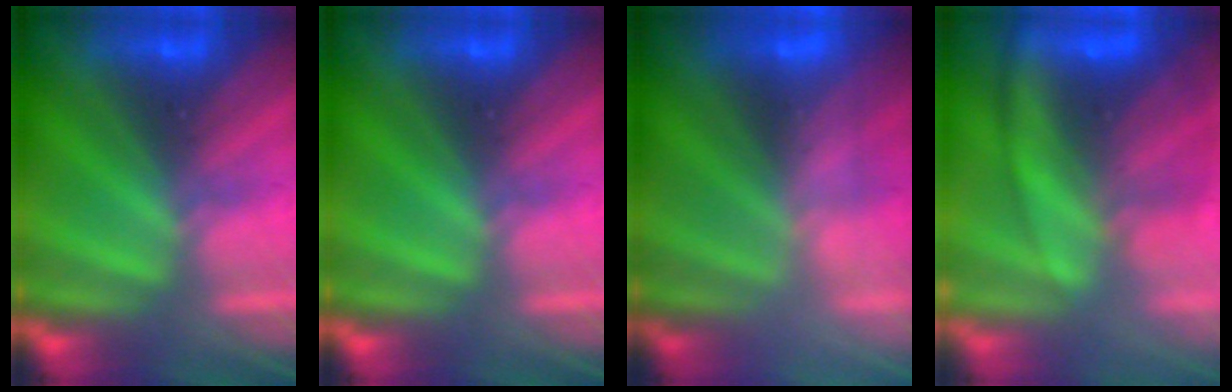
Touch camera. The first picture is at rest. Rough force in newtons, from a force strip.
{"total": 0.0}
{"total": 2.4}
{"total": 8.2}